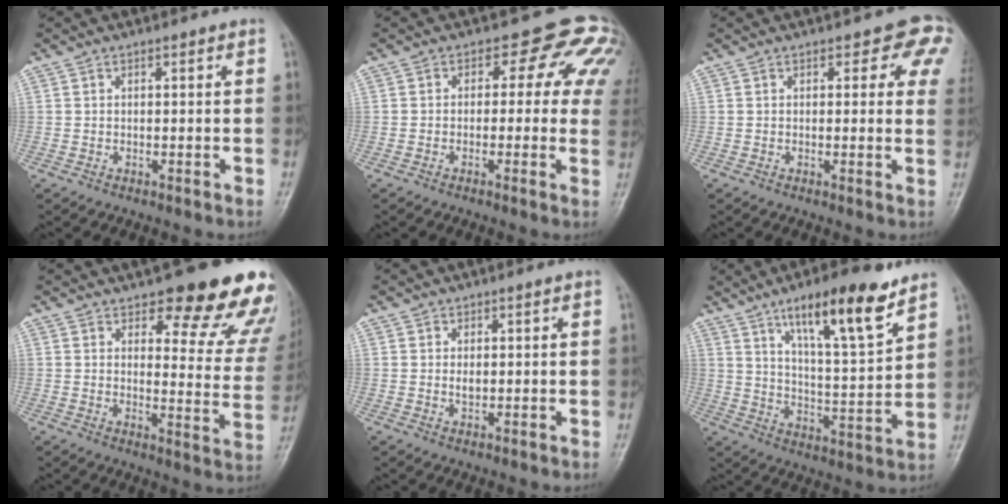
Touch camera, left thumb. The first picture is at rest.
{"total": 9.9, "force": [2.4, 6.6, 7.0], "torque": [-0.019, 0.010, 0.007]}
{"total": 6.3, "force": [3.5, 3.5, 4.0], "torque": [-0.001, -0.012, 0.020]}
{"total": 18.6, "force": [14.3, 6.4, 10.1], "torque": [-0.064, -0.085, 0.159]}
{"total": 1.7, "force": [0.2, 1.2, 1.2], "torque": [-0.013, 0.005, 0.006]}
{"total": 16.0, "force": [9.9, 3.6, 12.1], "torque": [-0.176, -0.051, 0.166]}